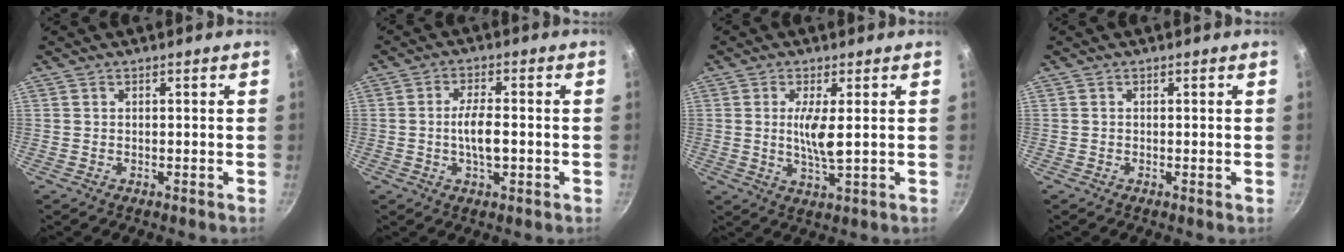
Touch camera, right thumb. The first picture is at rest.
{"total": 6.3, "force": [-0.8, 2.6, 5.6], "torque": [-0.096, 0.011, -0.016]}
{"total": 6.1, "force": [0.7, 1.2, 5.9], "torque": [-0.122, -0.011, 0.017]}
{"total": 0.0}